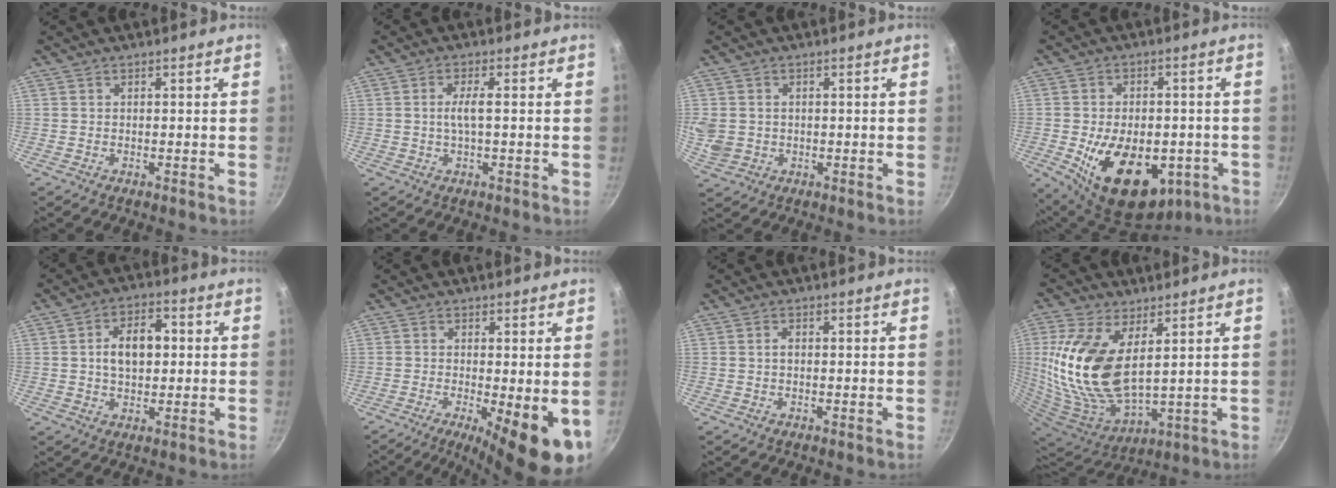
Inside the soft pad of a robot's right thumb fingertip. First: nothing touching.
{"total": 3.2, "force": [0.0, 0.5, 3.1], "torque": [-0.068, 0.007, 0.001]}
{"total": 6.6, "force": [0.1, 5.7, 3.4], "torque": [-0.075, -0.002, 0.008]}
{"total": 19.0, "force": [-5.2, 11.9, 13.9], "torque": [-0.194, 0.001, -0.058]}
{"total": 9.1, "force": [0.9, 5.8, 6.9], "torque": [-0.088, 0.015, 0.010]}
{"total": 11.9, "force": [-3.3, 3.2, 10.9], "torque": [-0.142, -0.008, -0.040]}
{"total": 1.1, "force": [0.0, 0.7, 0.9], "torque": [-0.014, 0.005, -0.001]}
{"total": 19.0, "force": [4.3, 9.3, 16.0], "torque": [-0.335, -0.029, 0.095]}